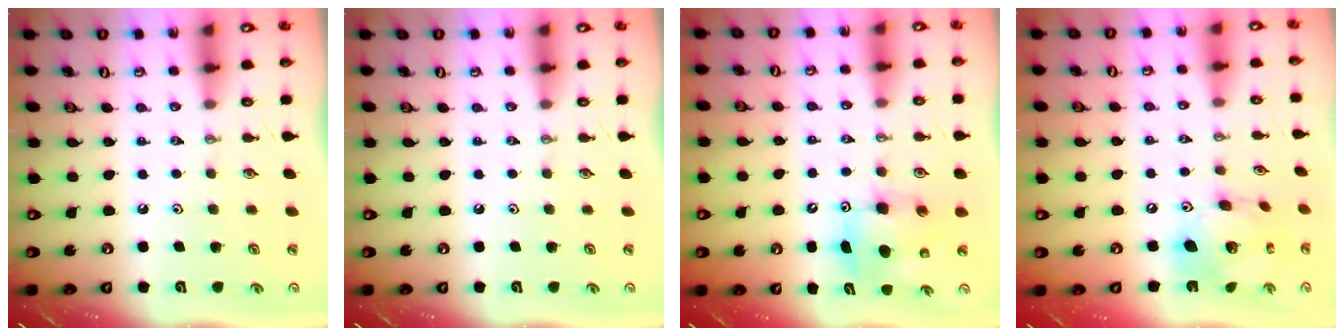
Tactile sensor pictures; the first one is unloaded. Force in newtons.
{"total": 0.0}
{"total": 8.3, "press": 8.1, "slide": 1.9}
{"total": 16.5, "press": 16.4, "slide": 1.7}